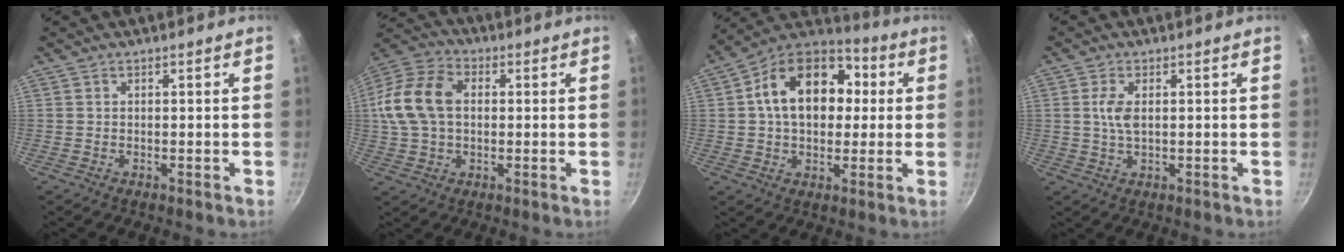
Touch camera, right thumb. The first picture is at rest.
{"total": 14.4, "force": [1.5, 10.0, 10.2], "torque": [-0.186, 0.027, 0.015]}
{"total": 19.0, "force": [3.1, 13.3, 13.2], "torque": [-0.185, 0.030, 0.032]}
{"total": 3.9, "force": [0.7, 1.8, 3.4], "torque": [-0.070, 0.001, 0.014]}